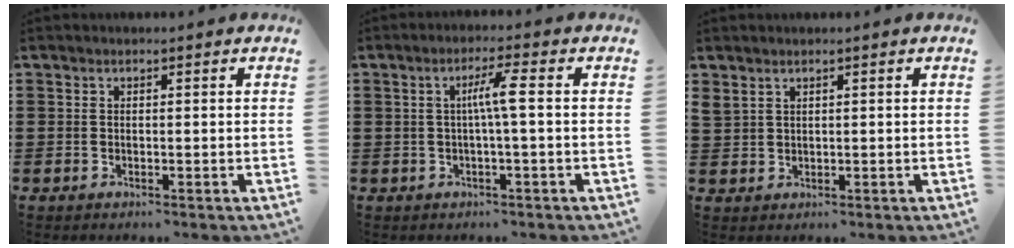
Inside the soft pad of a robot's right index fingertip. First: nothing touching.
{"total": 4.1, "force": [0.0, -0.1, 4.1], "torque": [-0.080, 0.000, -0.005]}
{"total": 1.5, "force": [1.3, 0.7, 0.4], "torque": [-0.011, 0.000, 0.025]}